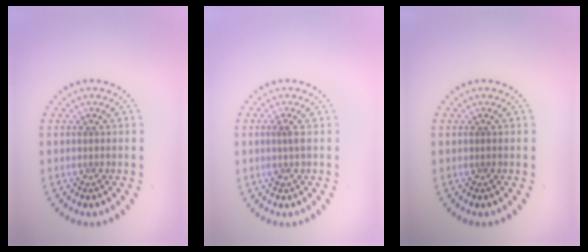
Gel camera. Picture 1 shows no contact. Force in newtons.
{"total": 1.0, "press": 0.8, "slide": 0.7}
{"total": 0.0}